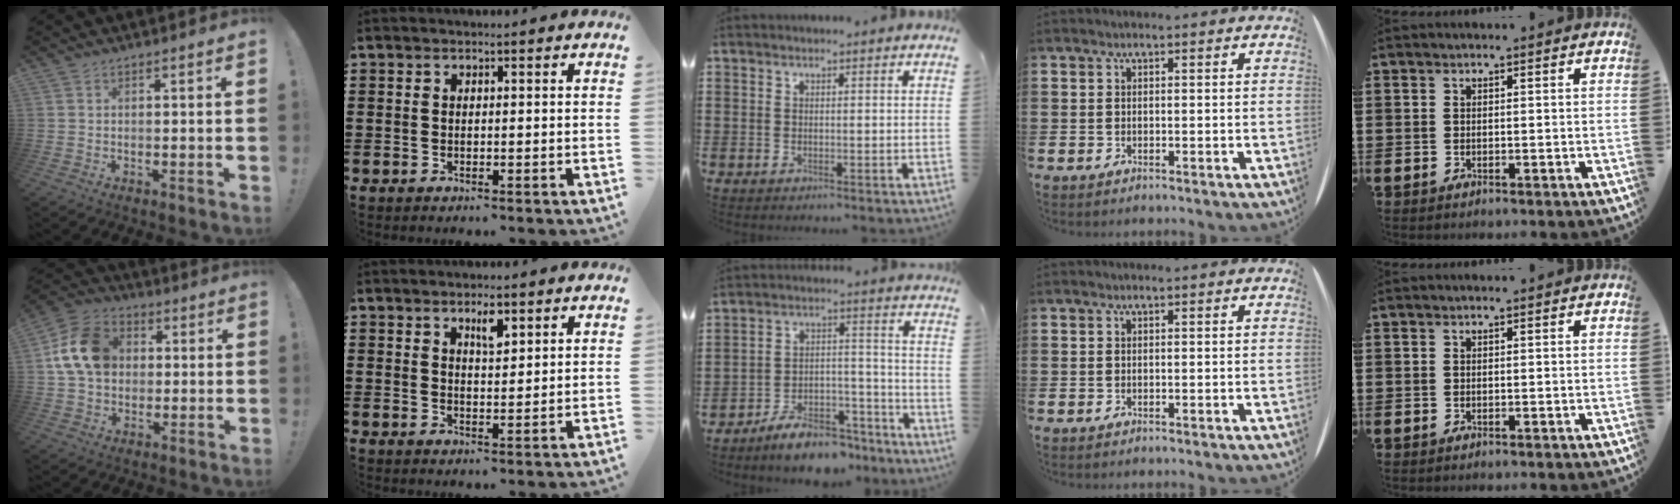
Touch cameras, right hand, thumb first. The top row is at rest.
{"thumb": {"total": 15.7, "force": [2.6, 12.4, 9.2], "torque": [-0.140, 0.007, 0.055]}, "index": {"total": 3.2, "force": [2.1, 1.0, 2.2], "torque": [-0.033, -0.002, 0.032]}, "middle": {"total": 7.9, "force": [-7.3, 2.0, 2.4], "torque": [-0.034, 0.028, -0.137]}}